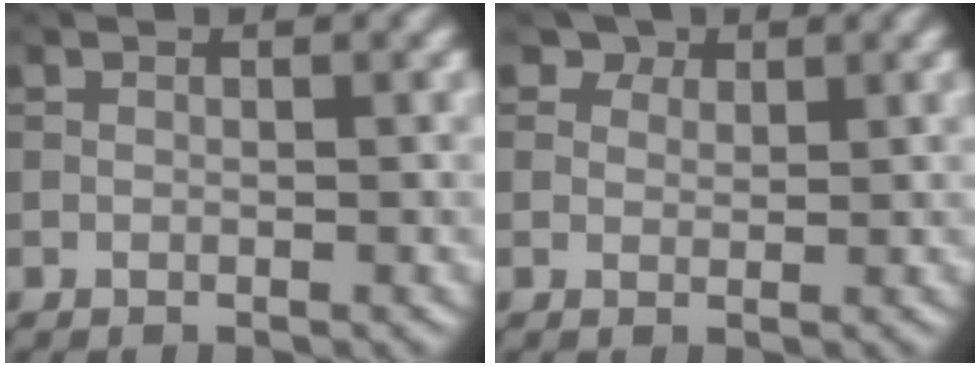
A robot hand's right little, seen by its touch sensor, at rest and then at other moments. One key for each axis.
{"total": 3.0, "fx": 2.1, "fy": 1.8, "fz": 1.0, "tx": -0.025, "ty": -0.013, "tz": 0.038}